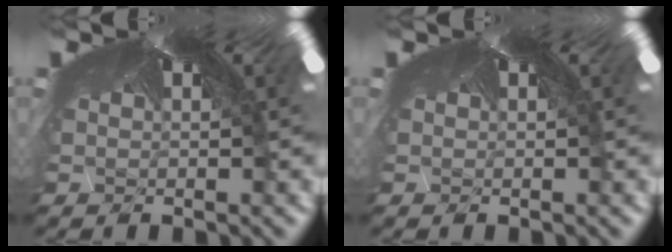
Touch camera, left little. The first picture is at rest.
{"total": 0.0}